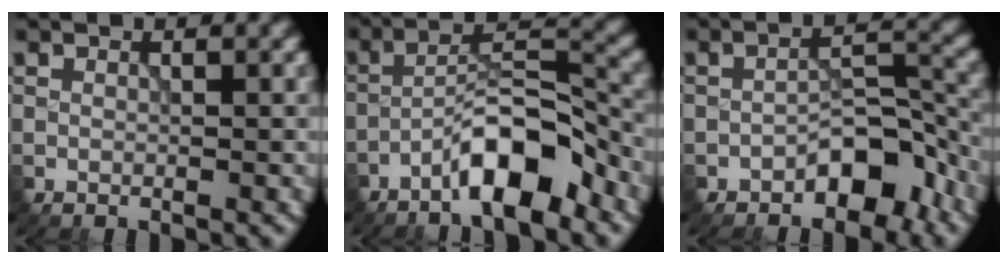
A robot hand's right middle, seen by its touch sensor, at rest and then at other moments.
{"total": 6.9, "force": [-4.3, 1.8, 5.0], "torque": [-0.081, 0.019, -0.079]}
{"total": 4.8, "force": [-3.0, 2.1, 3.1], "torque": [-0.037, 0.015, -0.049]}